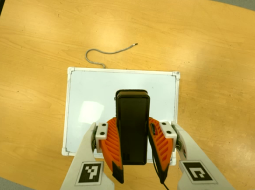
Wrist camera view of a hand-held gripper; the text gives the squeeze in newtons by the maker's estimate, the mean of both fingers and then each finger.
{"total": 7.7, "left": 6.1, "right": 9.3}